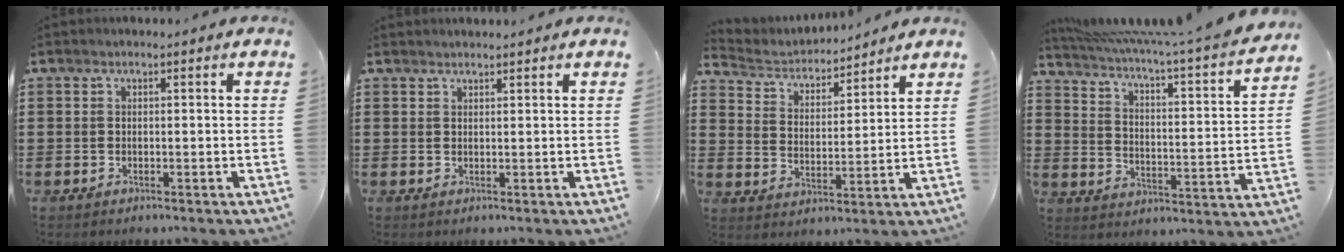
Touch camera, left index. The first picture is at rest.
{"total": 1.1, "force": [1.1, 0.1, 0.0], "torque": [-0.002, -0.001, 0.022]}
{"total": 4.1, "force": [3.9, 1.1, 0.3], "torque": [-0.032, -0.027, 0.064]}
{"total": 3.8, "force": [3.2, -0.5, 2.0], "torque": [-0.058, -0.041, 0.043]}